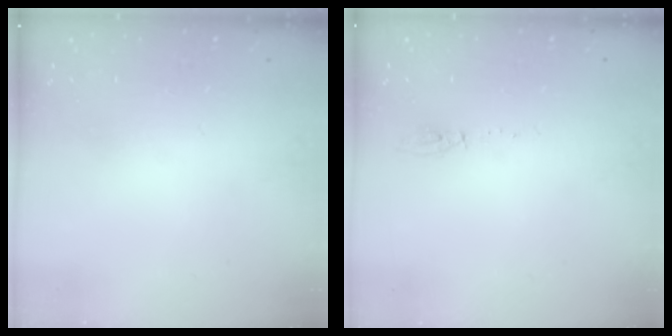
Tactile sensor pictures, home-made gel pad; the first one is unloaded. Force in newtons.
{"total": 4.8, "press": 4.7, "slide": 1.0}